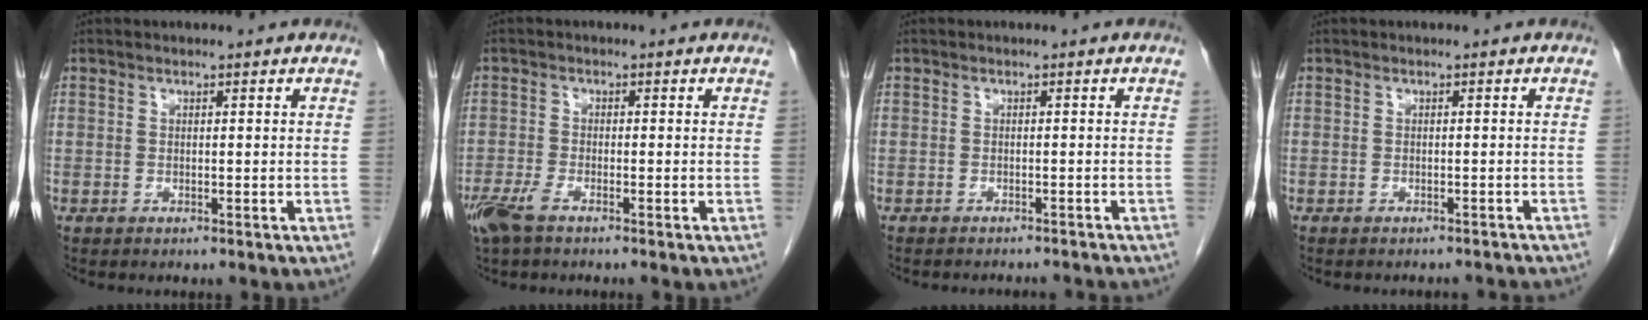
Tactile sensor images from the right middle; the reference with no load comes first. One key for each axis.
{"total": 3.7, "fx": -2.6, "fy": 0.8, "fz": 2.5, "tx": -0.058, "ty": -0.007, "tz": -0.053}
{"total": 6.5, "fx": -6.3, "fy": 1.1, "fz": 1.5, "tx": -0.012, "ty": -0.002, "tz": -0.065}
{"total": 5.4, "fx": -5.1, "fy": 1.2, "fz": 1.2, "tx": -0.013, "ty": -0.004, "tz": -0.052}